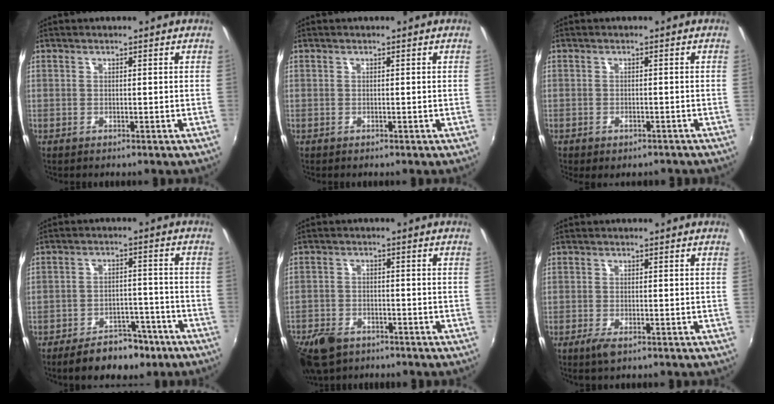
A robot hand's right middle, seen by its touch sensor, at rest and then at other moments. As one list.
[{"total": 0.0}, {"total": 2.4, "force": [-1.7, 1.2, 1.2], "torque": [-0.023, -0.010, -0.022]}, {"total": 10.1, "force": [-7.4, 5.0, 4.8], "torque": [-0.102, 0.014, -0.095]}, {"total": 9.8, "force": [-6.8, 5.6, 4.3], "torque": [-0.125, -0.013, -0.122]}, {"total": 2.5, "force": [-1.5, 0.8, 1.8], "torque": [-0.039, -0.009, -0.027]}]